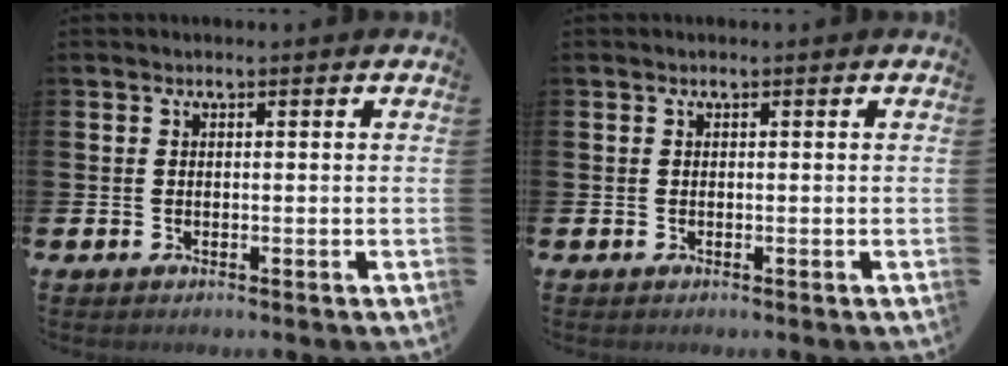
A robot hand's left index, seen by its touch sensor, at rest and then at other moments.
{"total": 0.0}